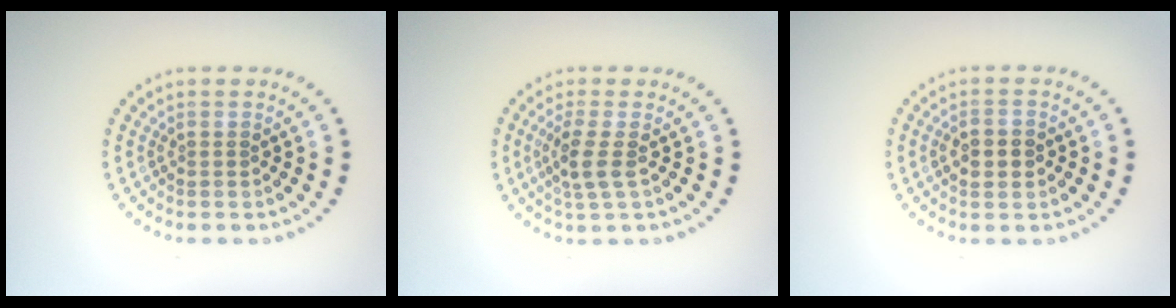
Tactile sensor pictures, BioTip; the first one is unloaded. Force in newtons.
{"total": 2.5, "press": 2.0, "slide": 1.4}
{"total": 3.0, "press": 3.0, "slide": 0.2}